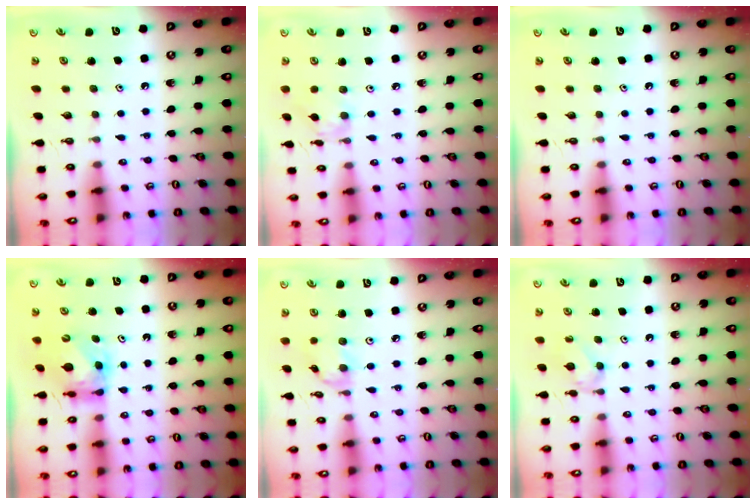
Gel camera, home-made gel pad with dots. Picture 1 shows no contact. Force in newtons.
{"total": 2.9, "press": 2.9, "slide": 0.2}
{"total": 0.0}
{"total": 5.5, "press": 5.5, "slide": 0.7}
{"total": 5.4, "press": 5.4, "slide": 0.3}
{"total": 7.4, "press": 7.3, "slide": 0.8}